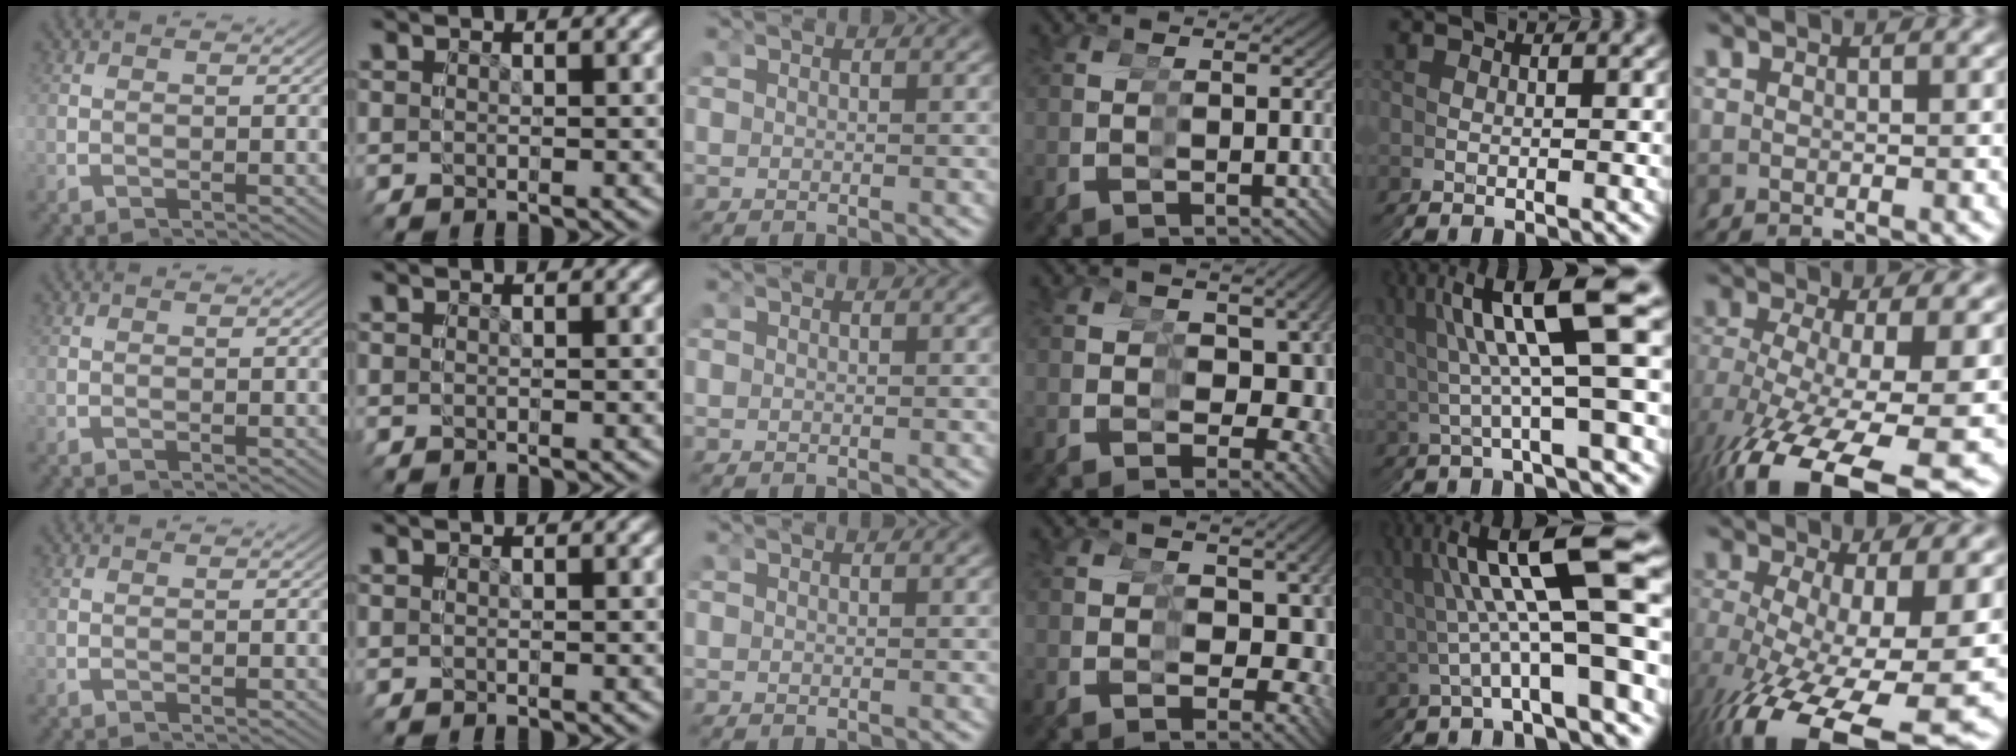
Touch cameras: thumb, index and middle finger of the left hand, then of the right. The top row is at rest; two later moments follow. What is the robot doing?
{"motion": "grasp_and_lifting", "object": "legos"}